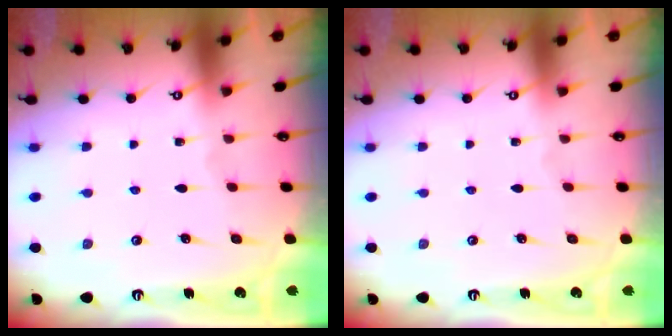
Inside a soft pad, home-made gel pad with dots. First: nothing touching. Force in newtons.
{"total": 0.0}